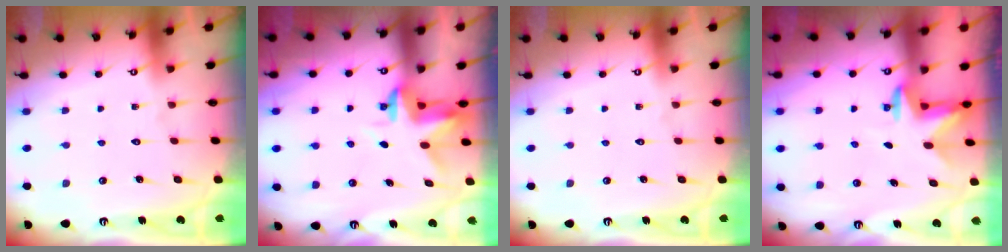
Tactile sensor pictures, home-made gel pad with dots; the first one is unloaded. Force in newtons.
{"total": 3.3, "press": 3.2, "slide": 0.4}
{"total": 0.0}
{"total": 2.9, "press": 2.8, "slide": 0.7}